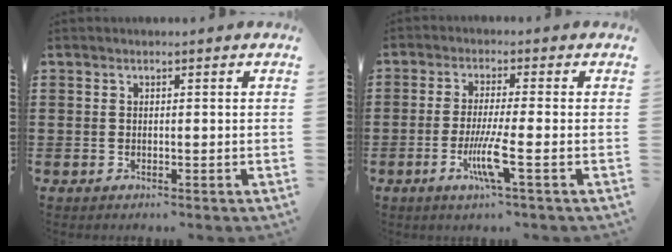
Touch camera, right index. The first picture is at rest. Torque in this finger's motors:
{"motor_torque": [-0.02, 0.04, 0.49, 0.12]}